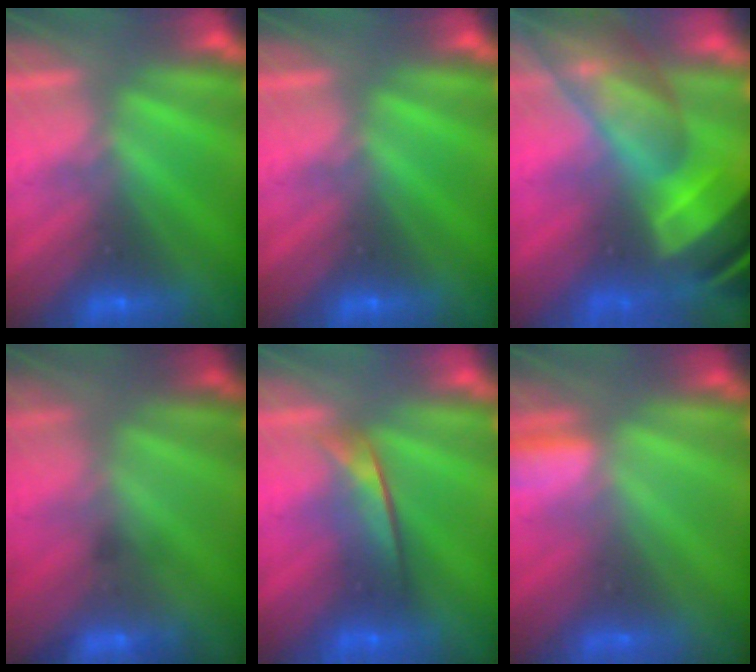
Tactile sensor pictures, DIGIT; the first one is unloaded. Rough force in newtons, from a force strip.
{"total": 0.0}
{"total": 9.4}
{"total": 2.2}
{"total": 2.0}
{"total": 2.8}